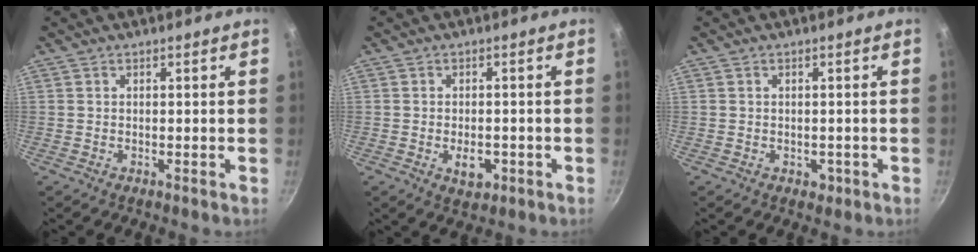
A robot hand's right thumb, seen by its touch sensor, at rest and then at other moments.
{"total": 4.3, "force": [-1.4, 2.6, 3.2], "torque": [-0.037, 0.005, -0.014]}
{"total": 1.8, "force": [-0.6, 1.4, 0.9], "torque": [-0.006, 0.004, -0.001]}